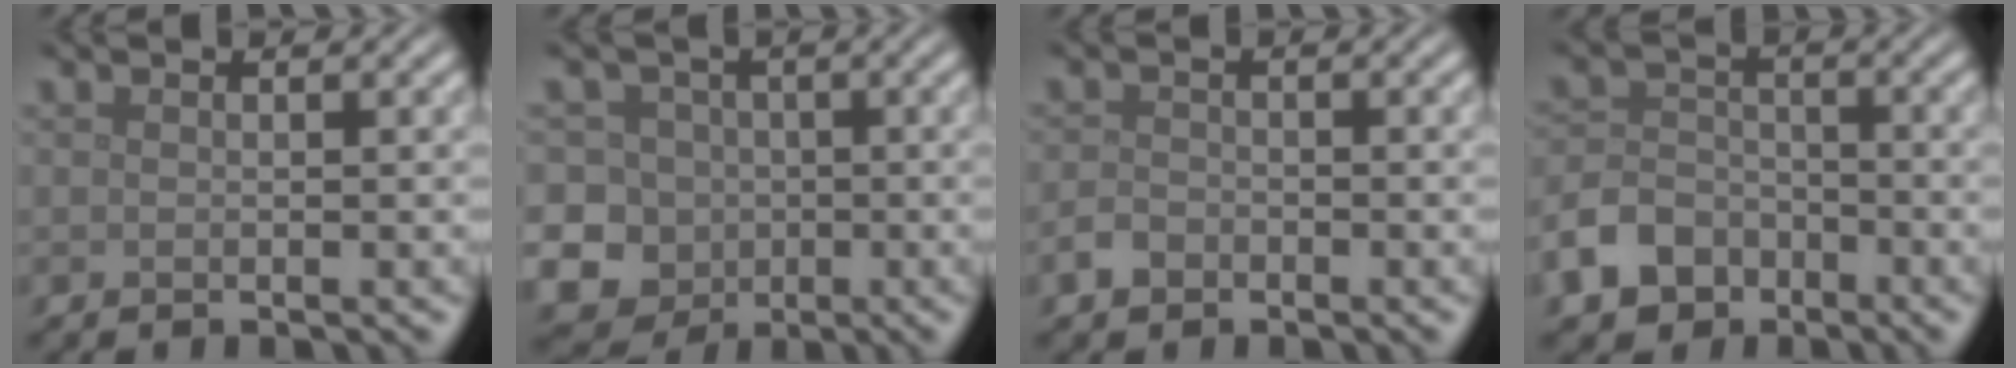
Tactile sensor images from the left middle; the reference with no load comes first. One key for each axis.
{"total": 12.1, "fx": -3.5, "fy": 11.0, "fz": 3.3, "tx": -0.077, "ty": 0.002, "tz": -0.088}
{"total": 1.6, "fx": -1.1, "fy": 1.1, "fz": 0.5, "tx": -0.005, "ty": 0.002, "tz": -0.026}
{"total": 5.5, "fx": -3.4, "fy": 3.9, "fz": 1.8, "tx": -0.029, "ty": -0.001, "tz": -0.074}